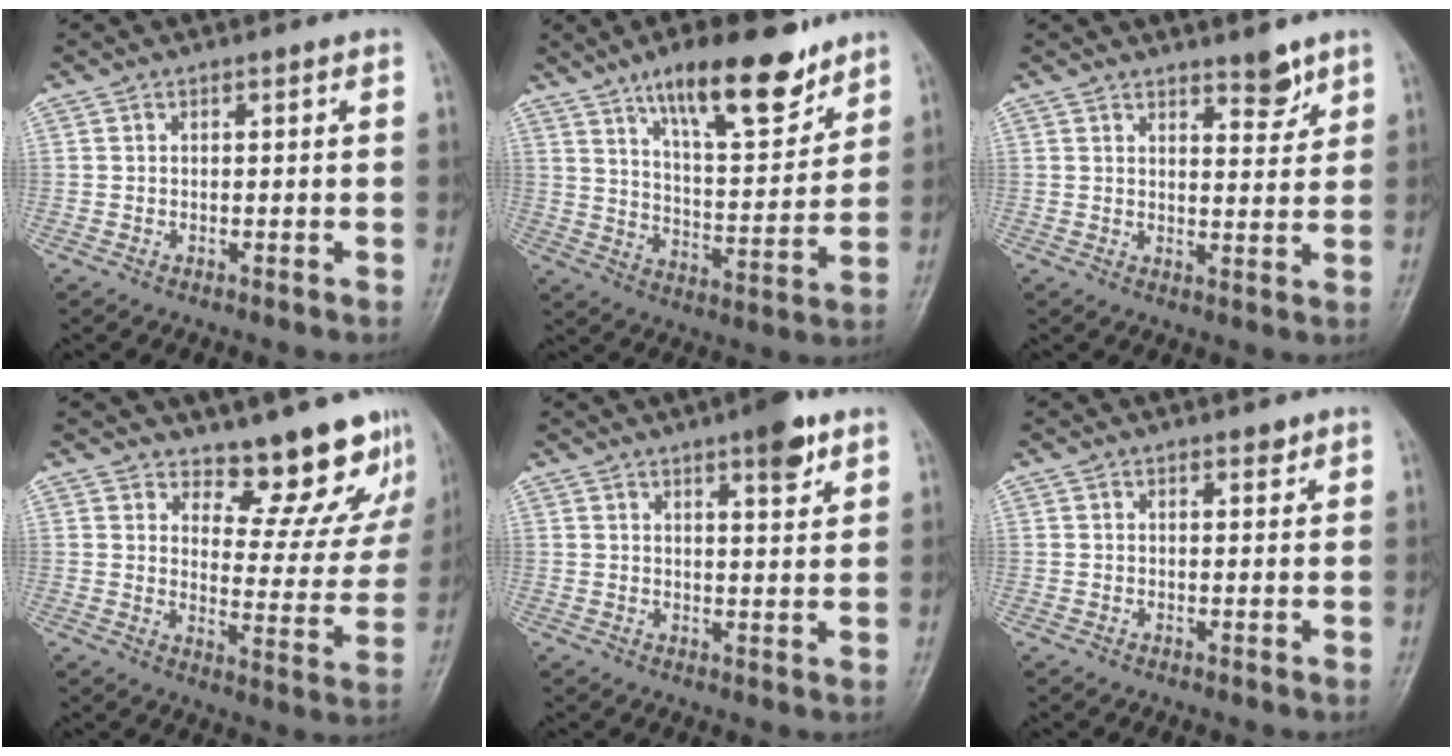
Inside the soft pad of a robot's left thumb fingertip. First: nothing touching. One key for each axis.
{"total": 16.7, "fx": 11.2, "fy": 5.4, "fz": 11.1, "tx": -0.143, "ty": -0.064, "tz": 0.186}
{"total": 4.5, "fx": 3.4, "fy": 1.5, "fz": 2.5, "tx": -0.018, "ty": -0.027, "tz": 0.050}
{"total": 13.3, "fx": 11.6, "fy": 4.5, "fz": 4.6, "tx": -0.014, "ty": -0.108, "tz": 0.148}
{"total": 6.4, "fx": 4.0, "fy": 1.6, "fz": 4.7, "tx": -0.055, "ty": -0.020, "tz": 0.054}
{"total": 1.3, "fx": 1.1, "fy": 0.5, "fz": 0.6, "tx": -0.004, "ty": -0.007, "tz": 0.013}